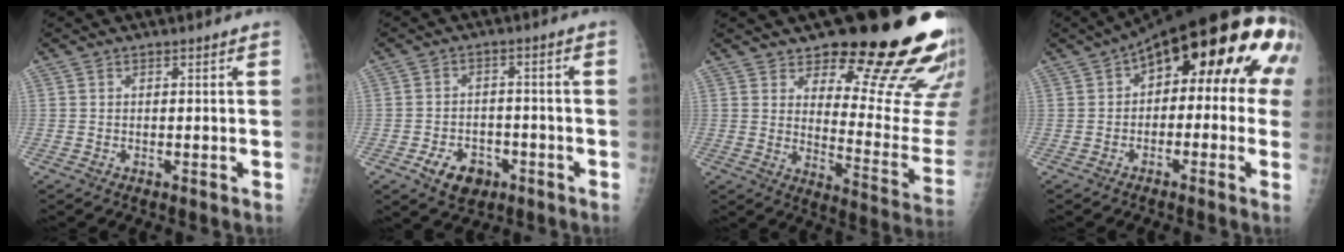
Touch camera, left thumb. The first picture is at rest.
{"total": 7.4, "force": [-3.9, 5.1, 3.8], "torque": [-0.043, 0.028, -0.057]}
{"total": 23.1, "force": [16.8, 7.0, 14.3], "torque": [-0.140, -0.125, 0.220]}
{"total": 20.2, "force": [4.3, 10.0, 17.0], "torque": [-0.192, 0.044, 0.040]}